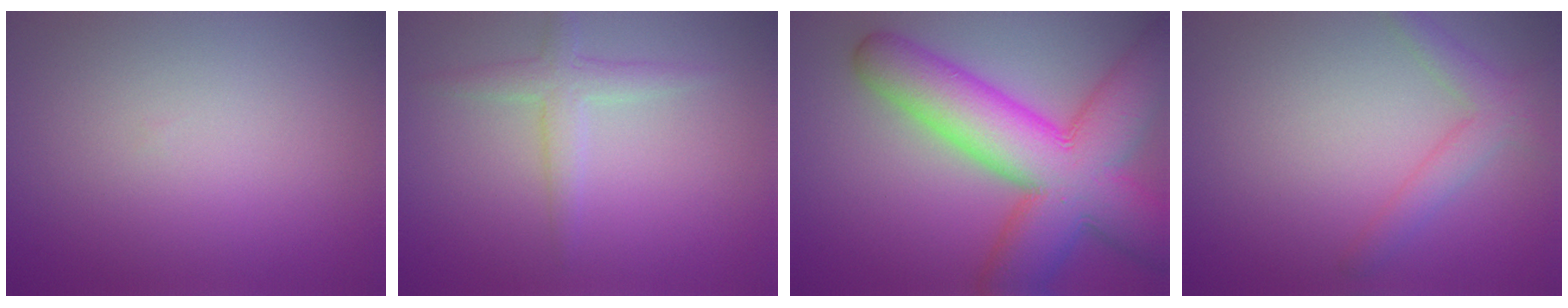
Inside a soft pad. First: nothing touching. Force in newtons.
{"total": 2.5, "press": 2.4, "slide": 0.3}
{"total": 13.4, "press": 13.4, "slide": 0.5}
{"total": 2.5, "press": 2.5, "slide": 0.3}